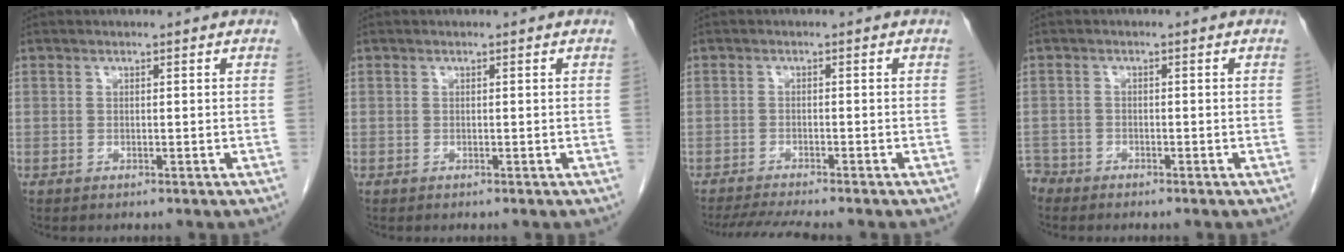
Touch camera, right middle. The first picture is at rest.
{"total": 0.0}
{"total": 6.2, "force": [-5.5, -0.3, 2.8], "torque": [-0.044, -0.016, -0.091]}
{"total": 2.6, "force": [-2.4, 0.9, -0.3], "torque": [0.007, -0.002, -0.047]}